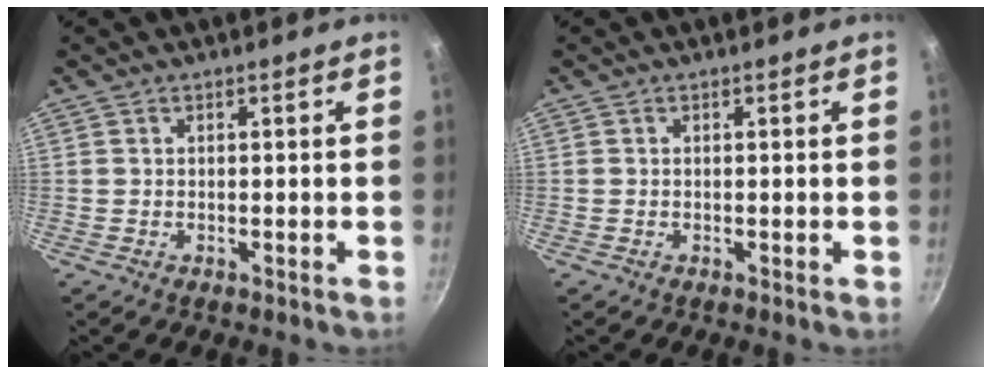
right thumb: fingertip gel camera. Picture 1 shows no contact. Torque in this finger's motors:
{"motor_torque": [0.21, 0.02, 0.23, -0.08, 0.10]}